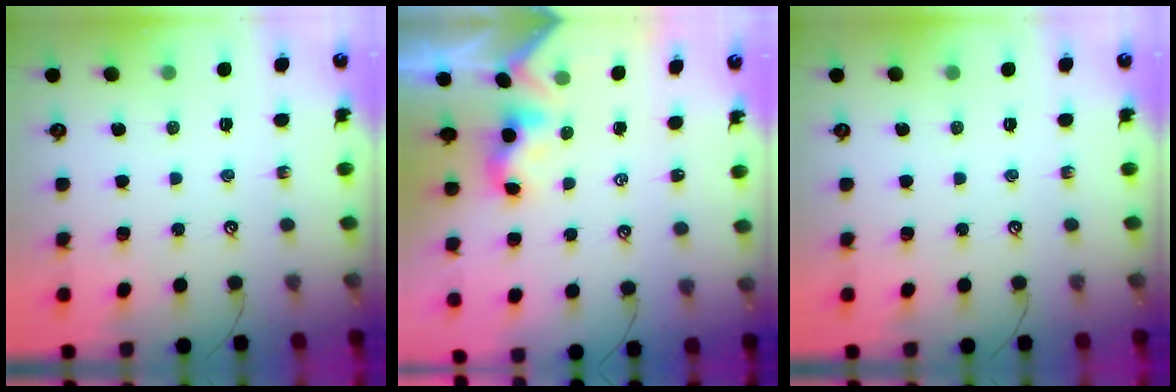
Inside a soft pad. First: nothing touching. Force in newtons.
{"total": 0.0}
{"total": 0.0}